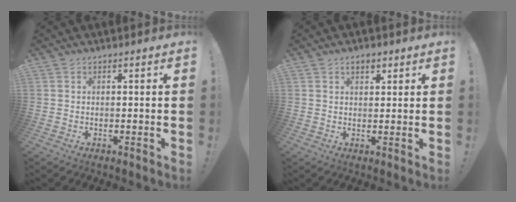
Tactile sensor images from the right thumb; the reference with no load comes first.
{"total": 3.1, "force": [1.7, 1.8, 1.9], "torque": [-0.026, -0.001, 0.027]}